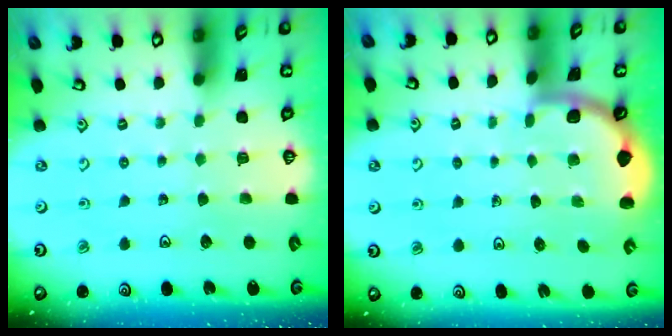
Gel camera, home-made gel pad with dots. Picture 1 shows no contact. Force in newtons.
{"total": 1.8, "press": 1.8, "slide": 0.0}